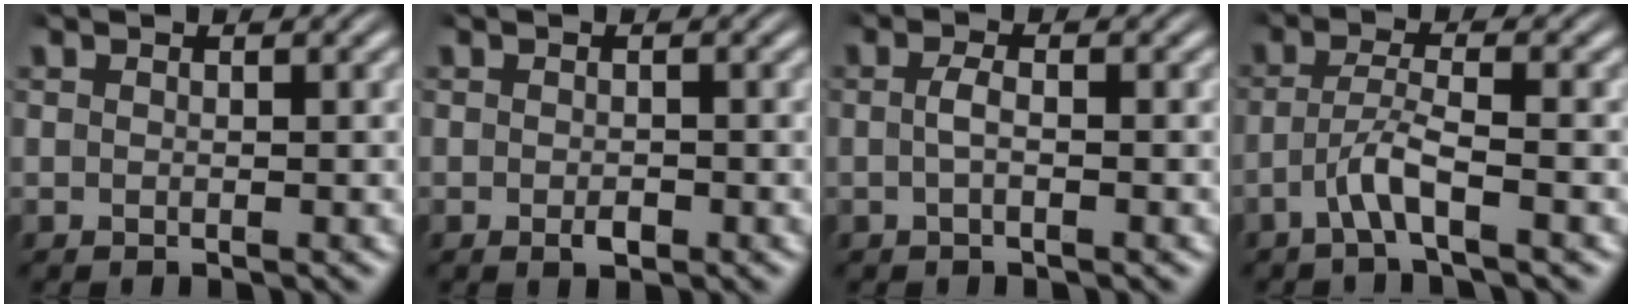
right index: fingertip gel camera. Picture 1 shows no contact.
{"total": 1.1, "force": [-0.6, 0.5, 0.8], "torque": [-0.015, -0.005, -0.009]}
{"total": 1.4, "force": [-0.5, 0.0, 1.3], "torque": [-0.032, -0.006, -0.007]}
{"total": 3.1, "force": [-2.0, 0.0, 2.4], "torque": [-0.045, -0.002, -0.034]}